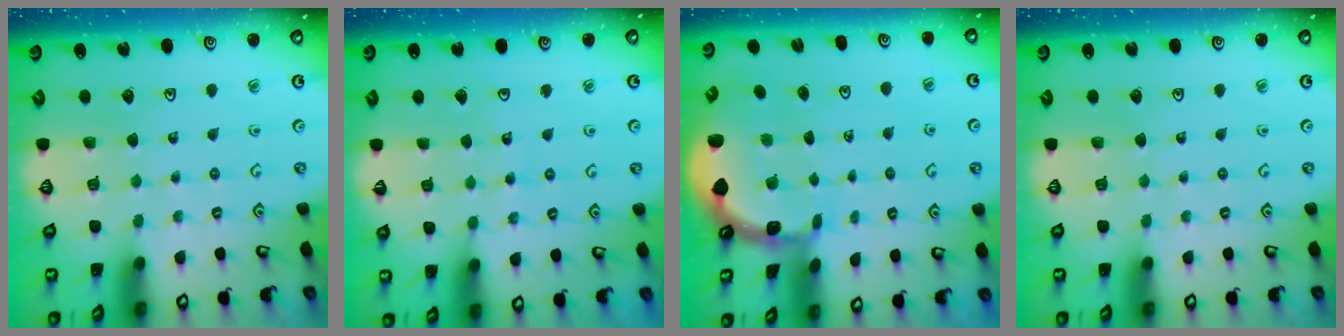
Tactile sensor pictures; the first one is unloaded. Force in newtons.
{"total": 4.2, "press": 4.1, "slide": 0.5}
{"total": 1.0, "press": 1.0, "slide": 0.2}
{"total": 0.0}